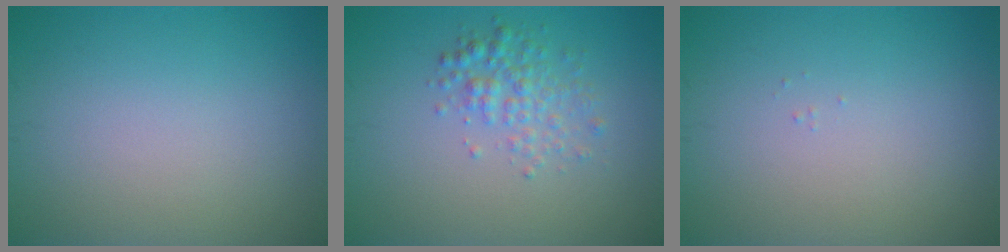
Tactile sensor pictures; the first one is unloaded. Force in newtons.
{"total": 2.5, "press": 2.5, "slide": 0.1}
{"total": 0.0}